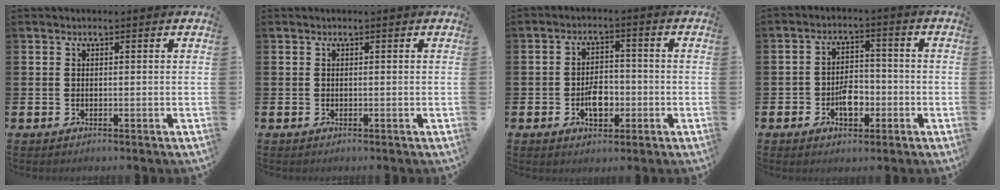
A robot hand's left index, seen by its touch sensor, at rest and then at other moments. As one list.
[{"total": 0.0}, {"total": 4.6, "force": [-1.4, 2.9, 3.3], "torque": [-0.052, 0.004, -0.028]}, {"total": 4.4, "force": [-1.6, 2.8, 2.9], "torque": [-0.046, 0.005, -0.033]}]